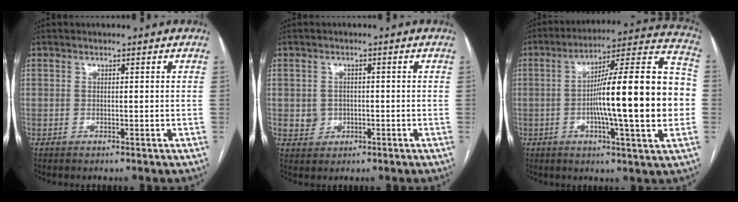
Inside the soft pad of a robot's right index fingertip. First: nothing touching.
{"total": 2.9, "force": [-0.2, 2.7, 0.8], "torque": [-0.008, 0.004, 0.004]}
{"total": 22.2, "force": [-2.0, 1.5, 22.1], "torque": [-0.297, 0.023, -0.037]}